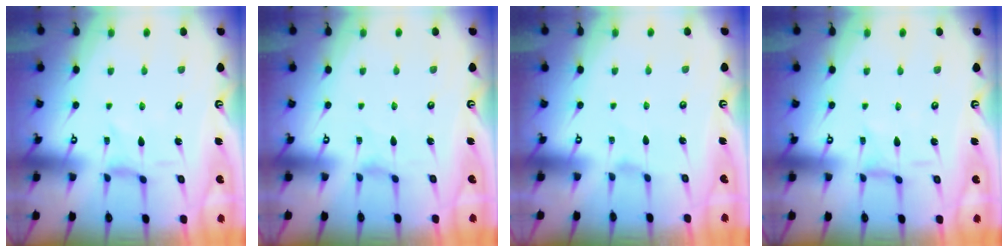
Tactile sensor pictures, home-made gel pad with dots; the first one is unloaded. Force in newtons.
{"total": 0.7, "press": 0.6, "slide": 0.2}
{"total": 0.0}
{"total": 0.6, "press": 0.5, "slide": 0.2}